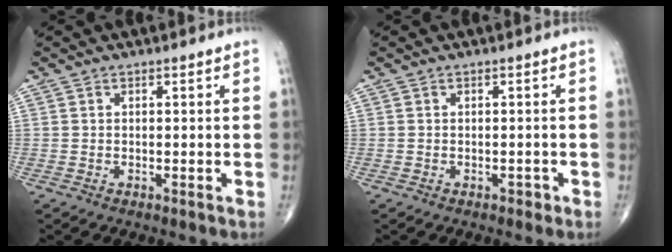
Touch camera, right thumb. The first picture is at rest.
{"total": 1.5, "force": [-0.8, 1.0, 0.8], "torque": [-0.006, 0.003, -0.009]}